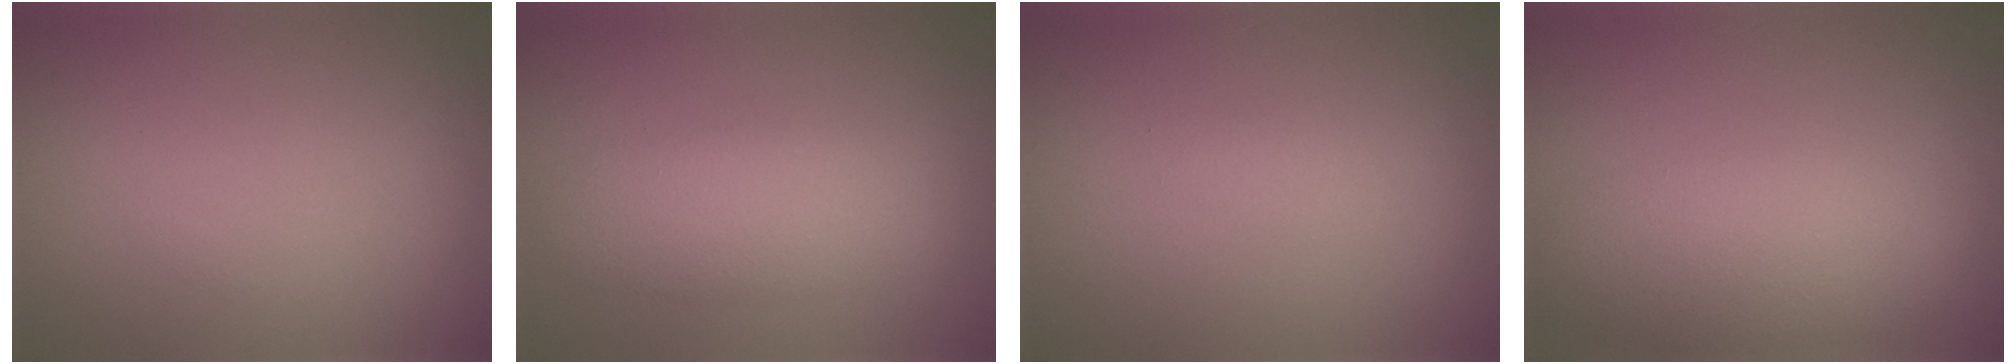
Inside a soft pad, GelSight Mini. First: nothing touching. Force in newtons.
{"total": 4.4, "press": 4.4, "slide": 0.1}
{"total": 0.8, "press": 0.8, "slide": 0.1}
{"total": 6.6, "press": 6.6, "slide": 0.4}